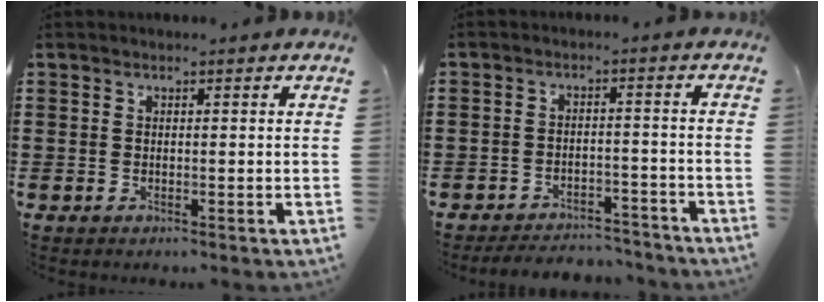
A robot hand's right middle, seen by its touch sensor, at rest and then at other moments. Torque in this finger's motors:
{"motor_torque": [0.37, -0.13, -0.26, -0.05]}